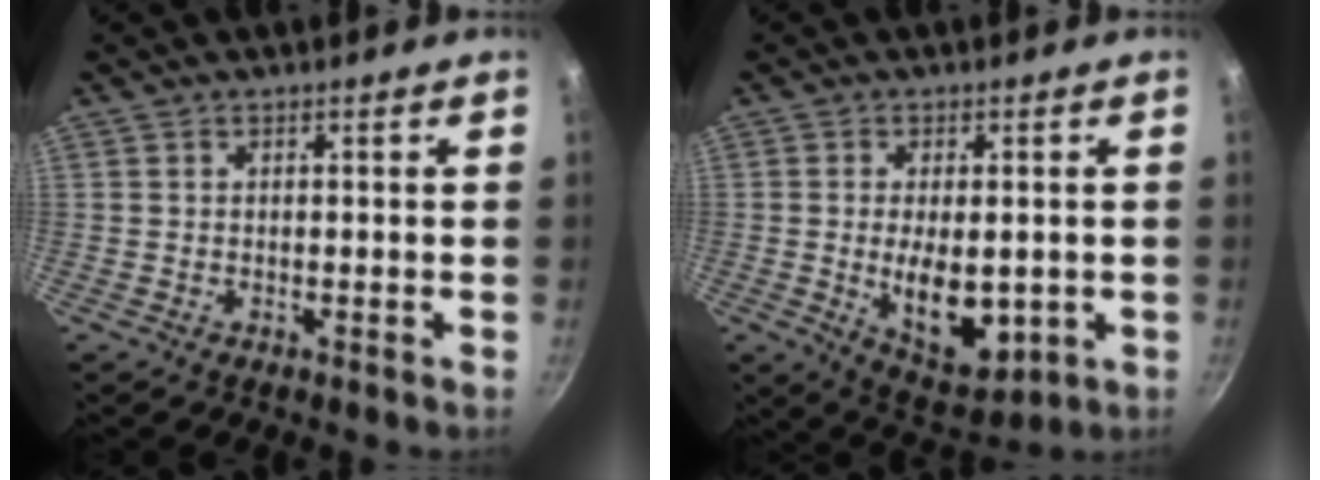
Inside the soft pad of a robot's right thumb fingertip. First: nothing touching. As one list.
[{"total": 11.6, "force": [-1.3, 6.3, 9.7], "torque": [-0.131, -0.013, -0.001]}]